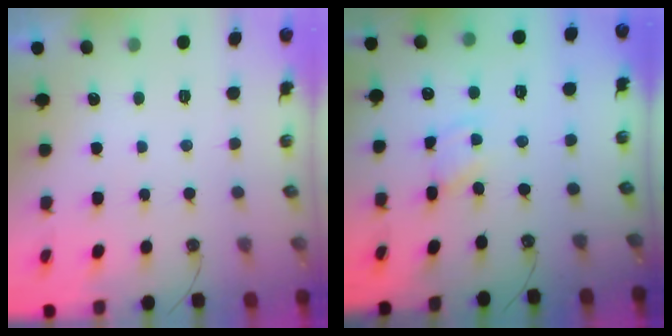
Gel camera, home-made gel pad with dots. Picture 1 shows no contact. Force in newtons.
{"total": 1.5, "press": 1.5, "slide": 0.0}